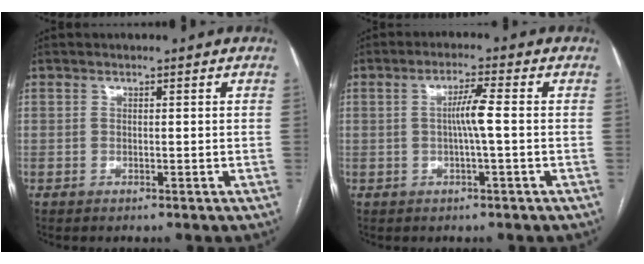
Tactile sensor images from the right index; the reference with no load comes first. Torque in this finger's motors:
{"motor_torque": [0.57, -0.13, 0.21, 0.09]}